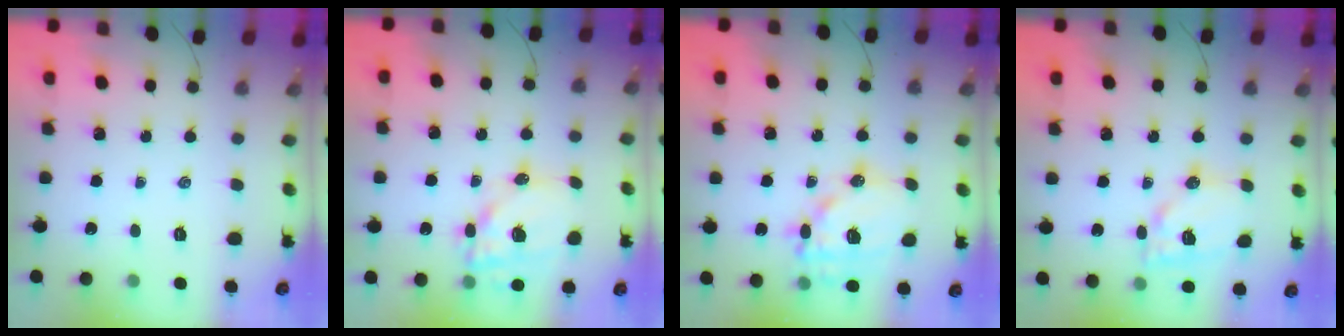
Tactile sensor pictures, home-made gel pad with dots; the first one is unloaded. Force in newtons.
{"total": 16.0, "press": 15.5, "slide": 3.7}
{"total": 15.6, "press": 15.4, "slide": 2.8}
{"total": 13.5, "press": 13.4, "slide": 2.0}